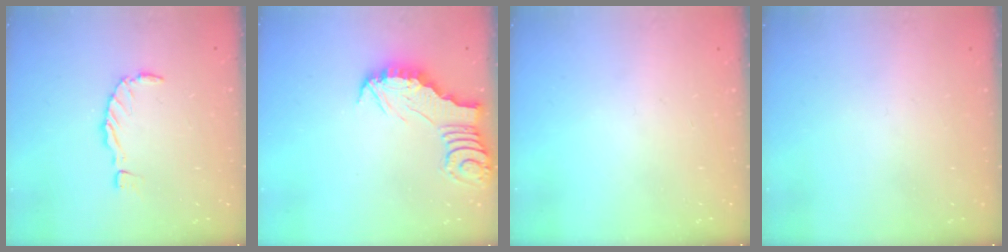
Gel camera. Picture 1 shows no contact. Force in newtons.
{"total": 2.6, "press": 2.6, "slide": 0.2}
{"total": 0.0}
{"total": 0.0}